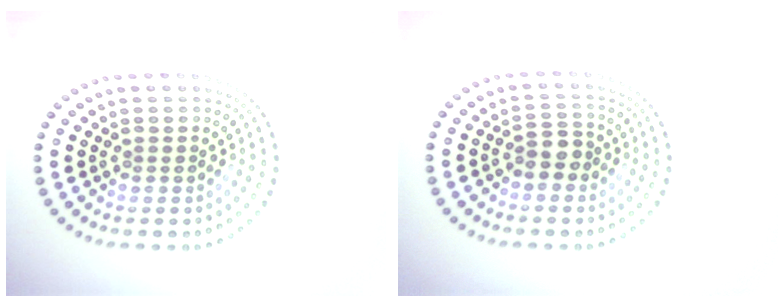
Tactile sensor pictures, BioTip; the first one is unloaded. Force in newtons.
{"total": 2.0, "press": 1.8, "slide": 0.9}